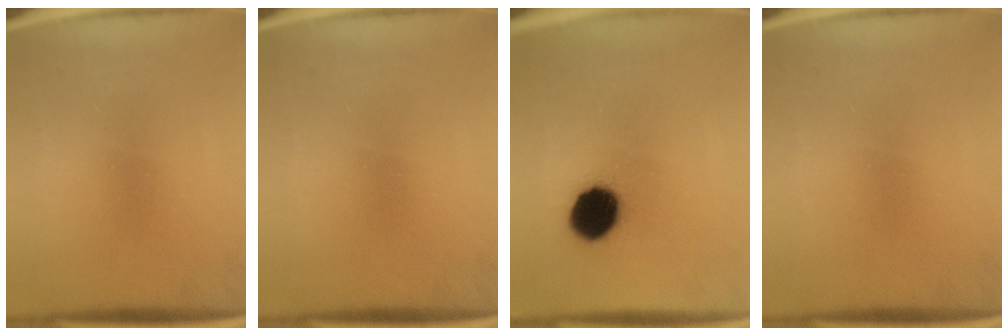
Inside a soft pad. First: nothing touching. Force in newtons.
{"total": 0.0}
{"total": 13.1}
{"total": 0.0}